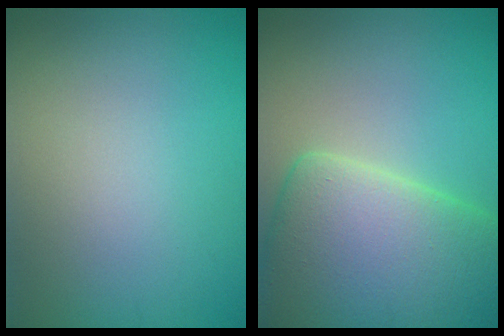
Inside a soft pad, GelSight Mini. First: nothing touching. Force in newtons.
{"total": 11.8, "press": 11.7, "slide": 1.1}